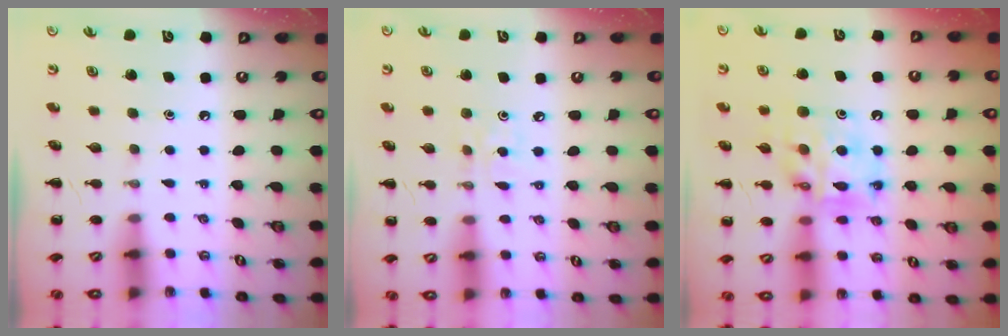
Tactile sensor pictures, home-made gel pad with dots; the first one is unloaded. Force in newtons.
{"total": 2.2, "press": 2.1, "slide": 0.6}
{"total": 11.7, "press": 11.2, "slide": 3.2}